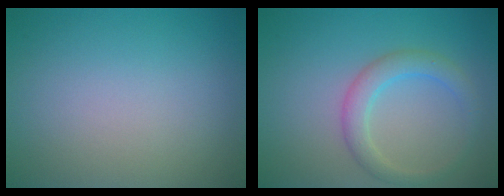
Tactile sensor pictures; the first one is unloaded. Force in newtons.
{"total": 2.8, "press": 2.8, "slide": 0.1}